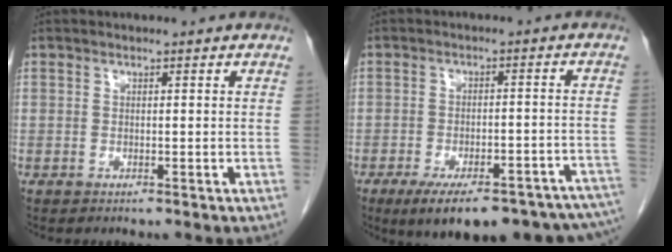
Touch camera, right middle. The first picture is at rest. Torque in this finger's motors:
{"motor_torque": [0.58, -0.53, 0.18, 0.10]}